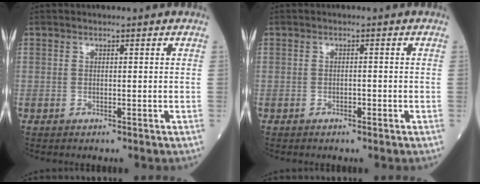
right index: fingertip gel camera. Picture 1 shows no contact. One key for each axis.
{"total": 0.8, "fx": -0.5, "fy": 0.2, "fz": 0.6, "tx": -0.012, "ty": 0.001, "tz": -0.006}